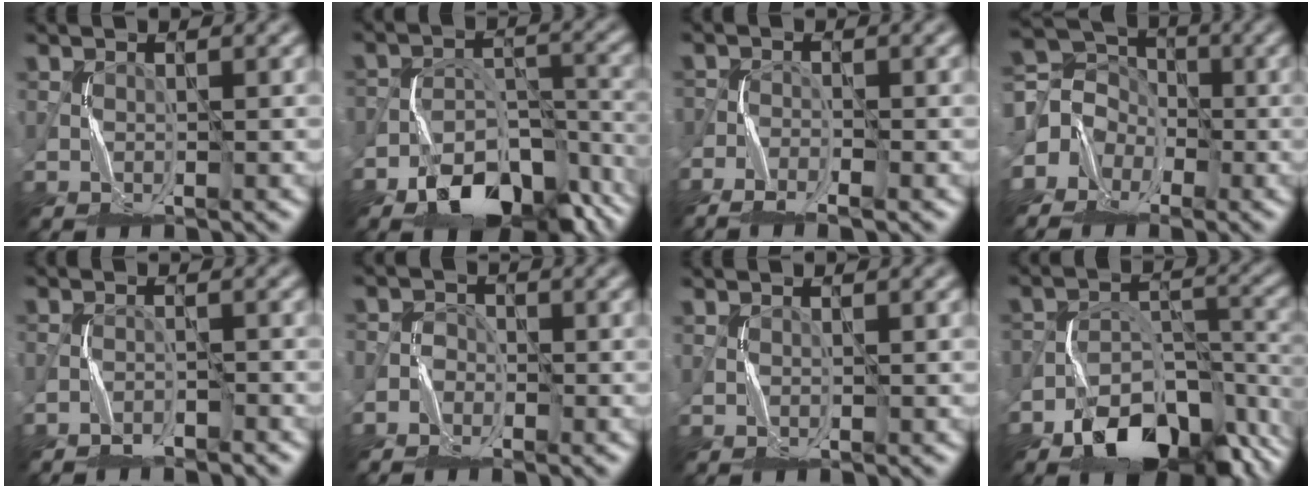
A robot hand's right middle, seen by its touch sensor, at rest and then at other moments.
{"total": 10.1, "force": [-7.5, 5.1, 4.6], "torque": [-0.057, -0.001, -0.121]}
{"total": 4.9, "force": [-4.2, 1.4, 2.1], "torque": [-0.037, -0.012, -0.069]}
{"total": 5.0, "force": [-1.6, 4.6, 1.1], "torque": [-0.011, 0.017, -0.062]}
{"total": 2.3, "force": [-2.3, 0.1, -0.1], "torque": [0.001, 0.006, -0.043]}
{"total": 2.2, "force": [-1.8, 1.3, -0.2], "torque": [0.017, 0.011, -0.041]}
{"total": 0.0}
{"total": 11.4, "force": [-8.1, 5.9, 5.5], "torque": [-0.084, -0.005, -0.126]}